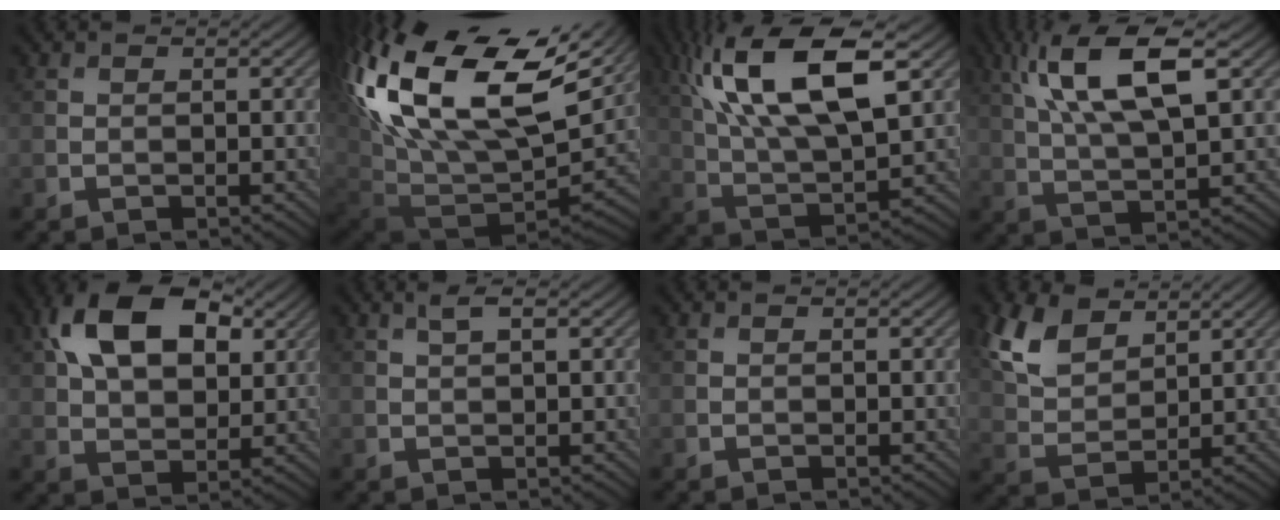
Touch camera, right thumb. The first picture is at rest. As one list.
[{"total": 21.9, "force": [8.6, 12.4, 15.9], "torque": [-0.352, -0.006, 0.177]}, {"total": 17.2, "force": [7.0, 6.8, 14.2], "torque": [-0.298, 0.023, 0.122]}, {"total": 12.6, "force": [4.9, 4.4, 10.7], "torque": [-0.215, 0.011, 0.088]}, {"total": 13.9, "force": [5.3, 8.2, 9.9], "torque": [-0.197, 0.021, 0.089]}, {"total": 1.8, "force": [0.9, 0.4, 1.5], "torque": [-0.035, 0.005, 0.018]}, {"total": 0.0}, {"total": 7.7, "force": [4.6, 4.2, 4.5], "torque": [-0.119, 0.003, 0.096]}]